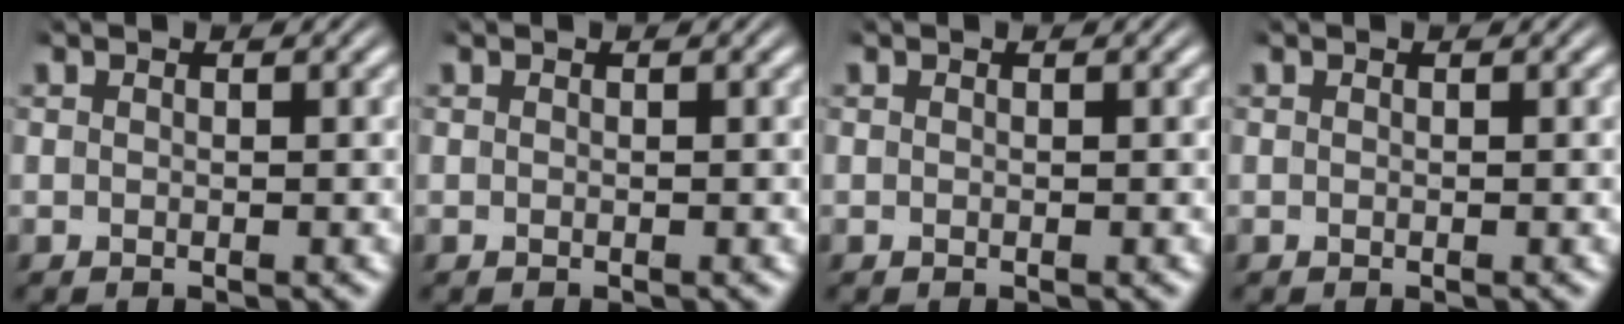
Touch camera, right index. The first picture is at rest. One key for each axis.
{"total": 0.0}
{"total": 0.0}
{"total": 0.0}